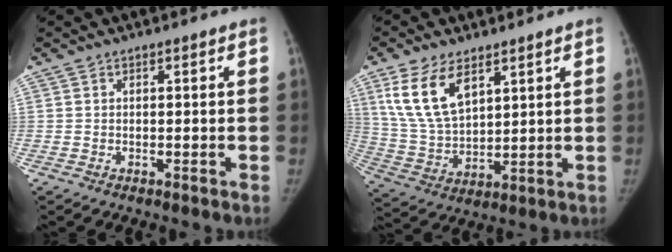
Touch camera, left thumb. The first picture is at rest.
{"total": 12.9, "force": [6.7, 6.7, 8.8], "torque": [-0.160, -0.025, 0.145]}